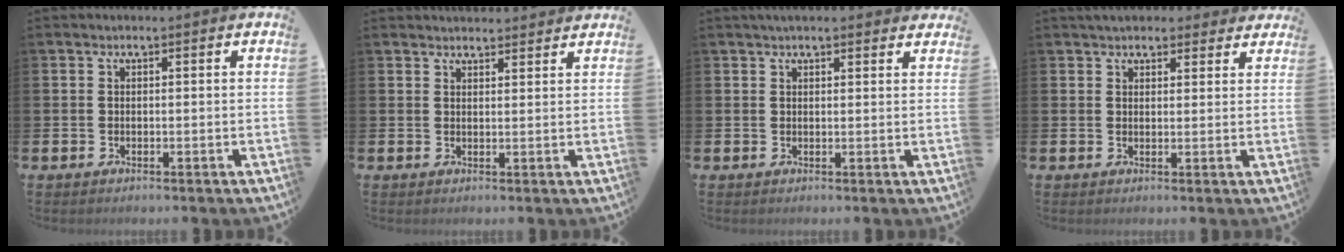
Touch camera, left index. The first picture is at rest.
{"total": 2.5, "force": [2.4, 0.4, -0.1], "torque": [0.009, -0.014, 0.042]}
{"total": 2.3, "force": [2.2, 0.4, 0.6], "torque": [-0.011, -0.004, 0.039]}
{"total": 3.8, "force": [3.5, 1.4, 0.3], "torque": [-0.003, -0.012, 0.064]}